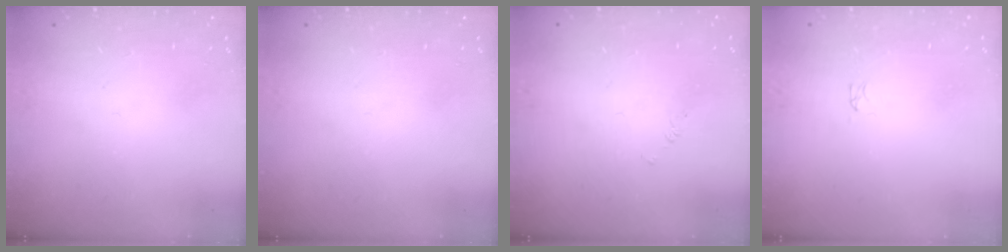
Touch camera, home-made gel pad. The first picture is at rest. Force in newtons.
{"total": 0.0}
{"total": 1.7, "press": 1.7, "slide": 0.3}
{"total": 0.0}